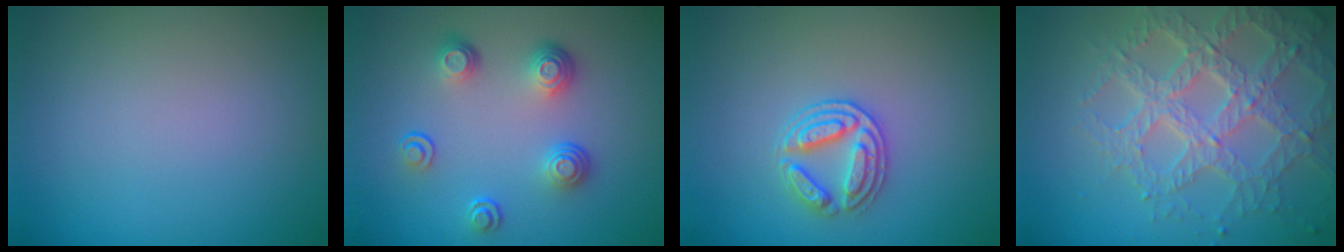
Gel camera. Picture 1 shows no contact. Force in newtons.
{"total": 3.6, "press": 2.7, "slide": 2.4}
{"total": 2.9, "press": 2.7, "slide": 1.0}
{"total": 7.0, "press": 5.1, "slide": 4.8}